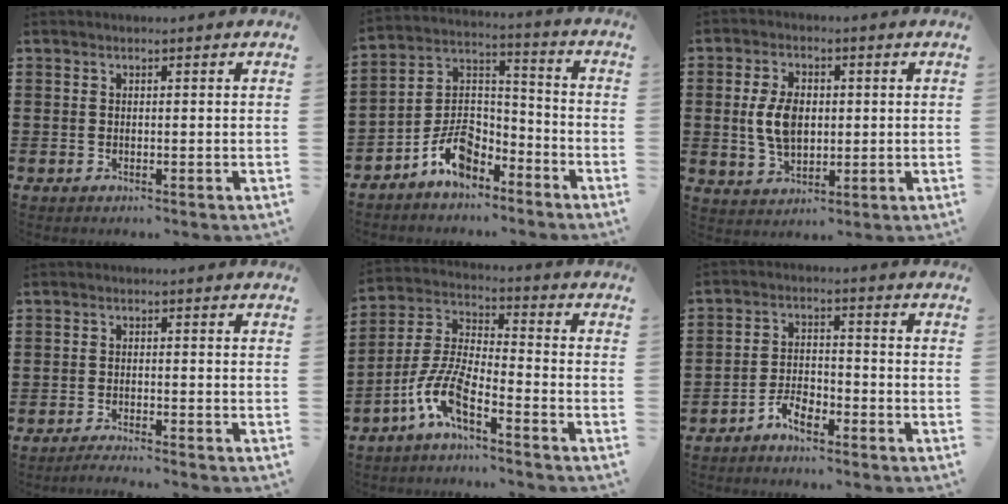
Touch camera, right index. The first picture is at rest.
{"total": 8.1, "force": [-5.5, 4.6, 3.8], "torque": [-0.090, 0.009, -0.107]}
{"total": 7.0, "force": [0.4, 4.4, 5.5], "torque": [-0.125, 0.005, 0.000]}
{"total": 1.8, "force": [-1.8, -0.3, 0.3], "torque": [-0.006, 0.002, -0.036]}
{"total": 8.1, "force": [-5.4, 1.7, 5.8], "torque": [-0.156, -0.020, -0.112]}
{"total": 4.0, "force": [-3.2, 1.4, 2.0], "torque": [-0.051, 0.004, -0.065]}